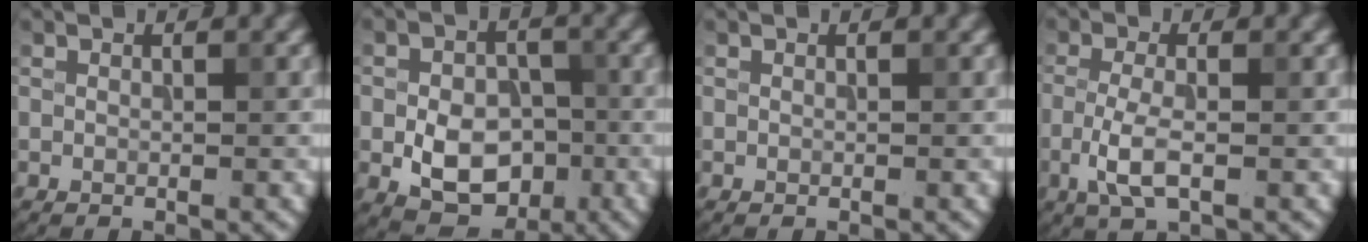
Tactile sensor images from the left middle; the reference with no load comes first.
{"total": 6.5, "force": [-1.8, 4.5, 4.3], "torque": [-0.072, -0.009, -0.028]}
{"total": 0.0}
{"total": 3.3, "force": [-1.1, 1.1, 3.0], "torque": [-0.070, -0.001, -0.030]}